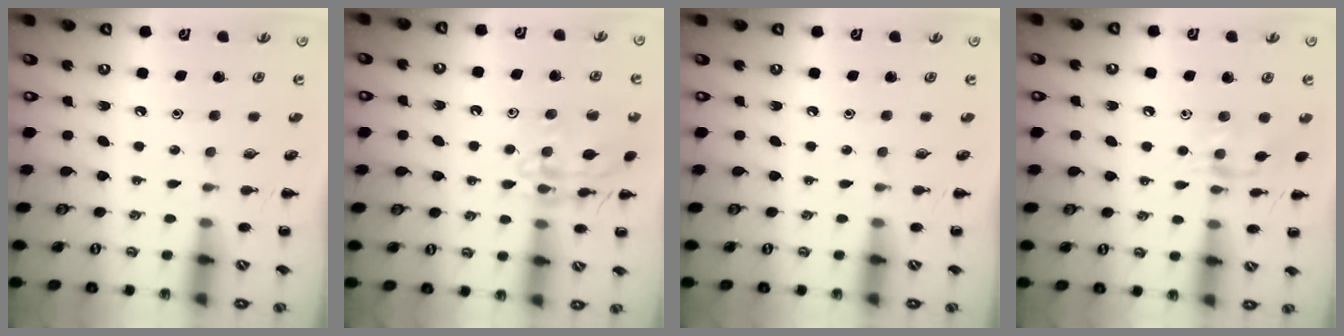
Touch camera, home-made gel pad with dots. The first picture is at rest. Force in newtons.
{"total": 13.5, "press": 13.5, "slide": 1.1}
{"total": 0.0}
{"total": 9.1, "press": 9.0, "slide": 0.7}